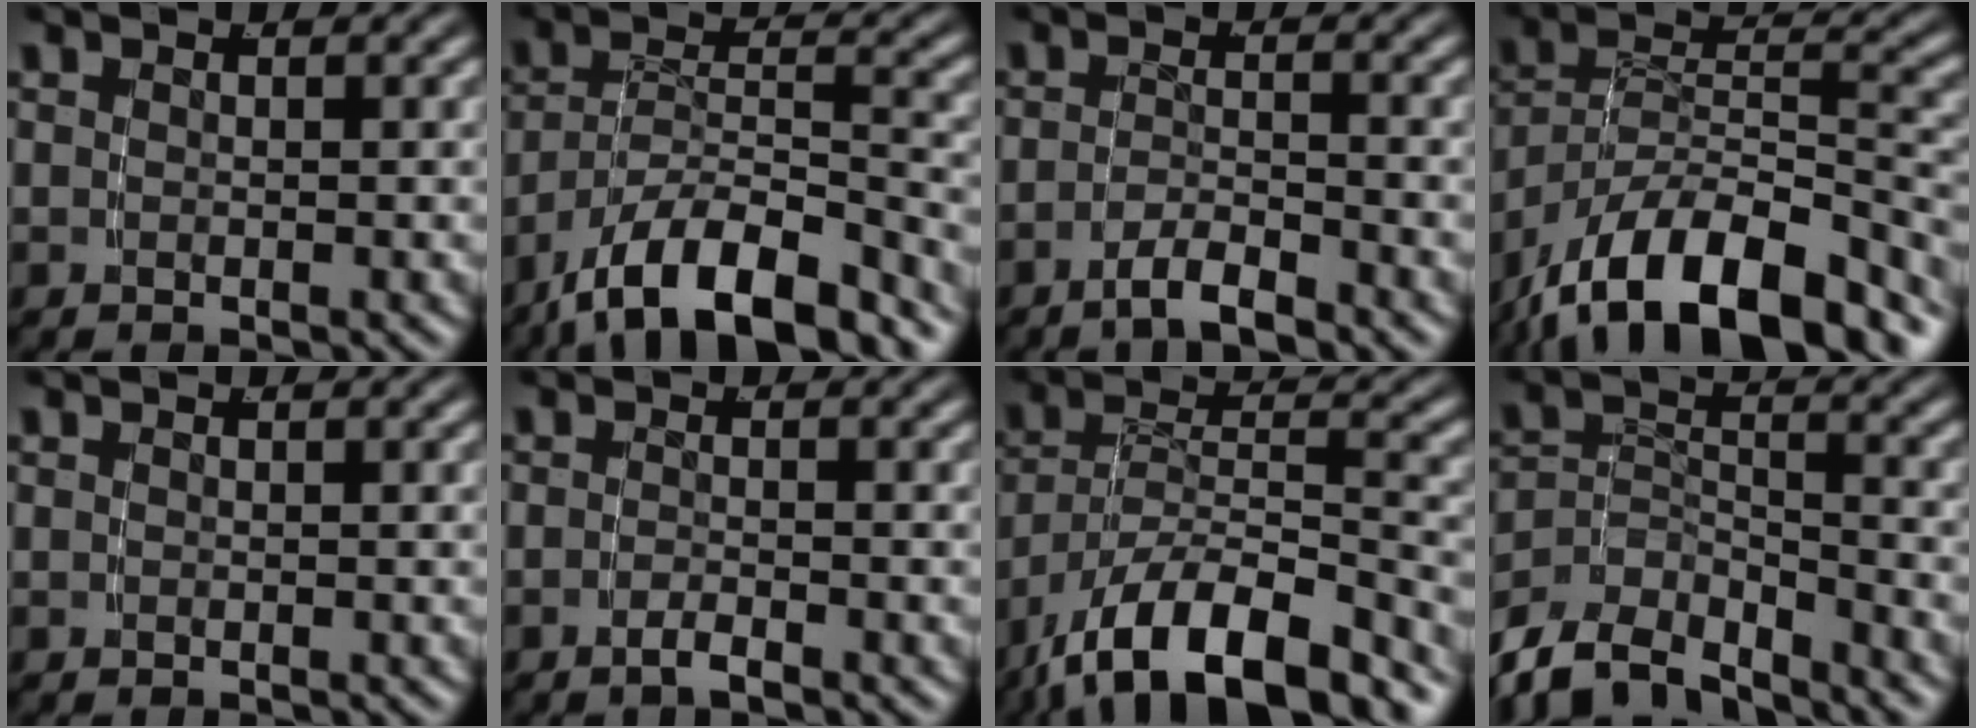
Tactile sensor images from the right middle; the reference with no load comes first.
{"total": 10.2, "force": [-7.4, 4.1, 5.7], "torque": [-0.079, -0.017, -0.110]}
{"total": 2.8, "force": [-2.5, -0.1, 1.3], "torque": [-0.024, -0.002, -0.044]}
{"total": 13.6, "force": [-8.1, 7.2, 8.2], "torque": [-0.139, -0.038, -0.111]}
{"total": 0.0}
{"total": 1.5, "force": [-1.3, -0.3, 0.7], "torque": [-0.014, 0.000, -0.024]}
{"total": 11.3, "force": [-7.8, 4.7, 6.7], "torque": [-0.109, -0.027, -0.106]}
{"total": 8.4, "force": [-6.2, 4.6, 3.4], "torque": [-0.080, -0.042, -0.091]}